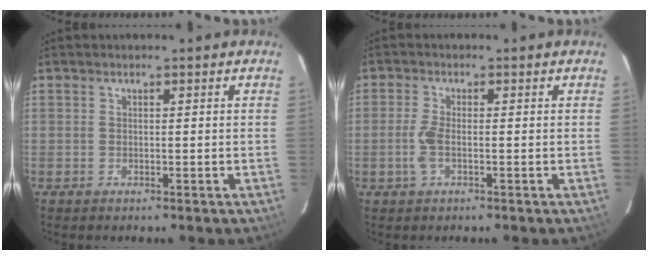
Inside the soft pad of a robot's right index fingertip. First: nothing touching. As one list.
[{"total": 3.3, "force": [-0.9, 0.8, 3.0], "torque": [-0.069, 0.001, -0.019]}]